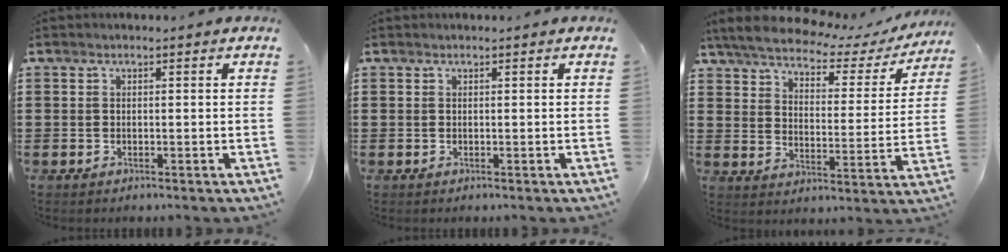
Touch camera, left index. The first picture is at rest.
{"total": 0.0}
{"total": 5.4, "force": [4.9, 1.1, 2.1], "torque": [-0.065, -0.028, 0.080]}